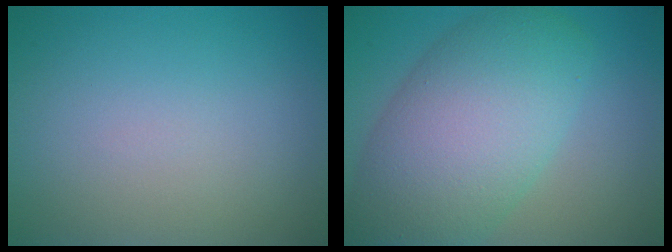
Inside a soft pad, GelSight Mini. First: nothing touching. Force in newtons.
{"total": 10.2, "press": 10.2, "slide": 0.3}